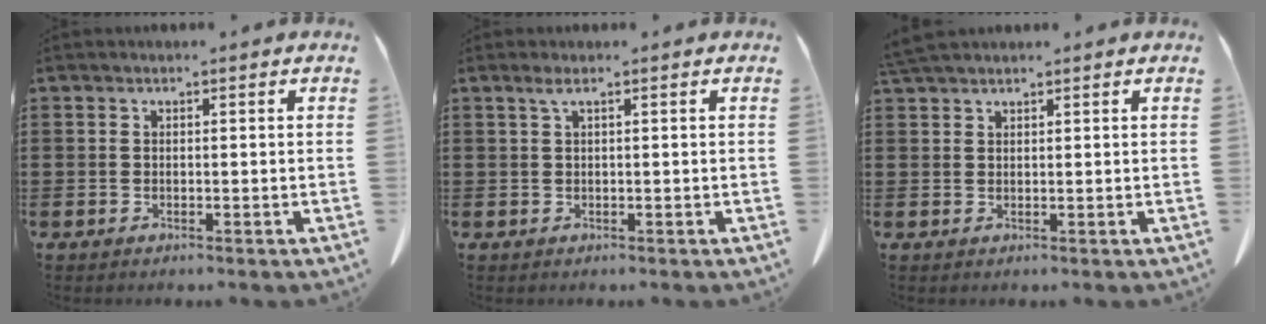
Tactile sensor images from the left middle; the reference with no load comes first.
{"total": 1.0, "force": [0.6, 0.0, 0.9], "torque": [-0.019, -0.002, 0.011]}
{"total": 2.3, "force": [2.1, 0.3, 1.1], "torque": [-0.027, 0.000, 0.042]}